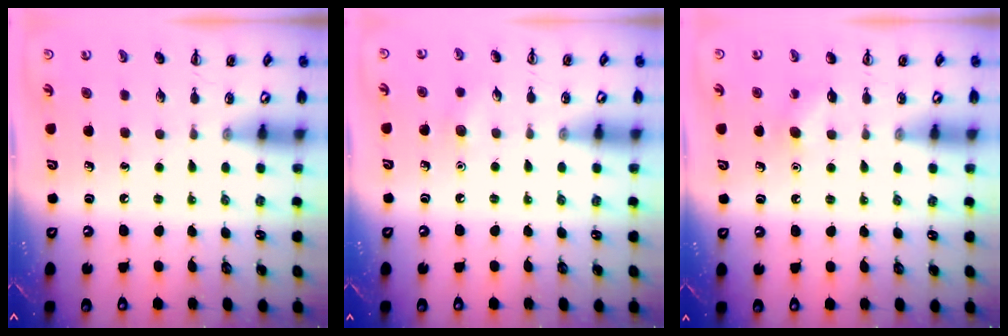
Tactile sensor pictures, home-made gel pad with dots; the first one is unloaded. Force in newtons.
{"total": 4.5, "press": 4.4, "slide": 1.1}
{"total": 5.7, "press": 5.5, "slide": 1.4}